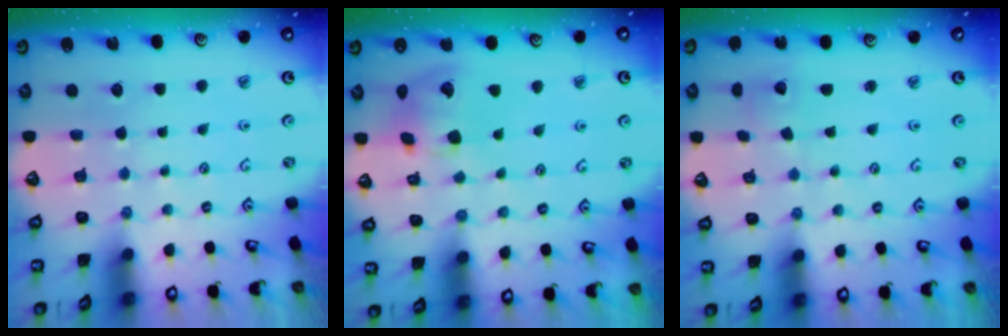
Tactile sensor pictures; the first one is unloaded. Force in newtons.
{"total": 13.3, "press": 13.2, "slide": 2.1}
{"total": 2.0, "press": 2.0, "slide": 0.1}